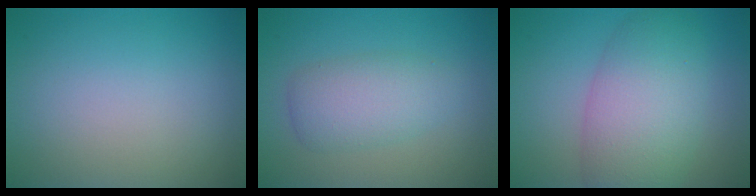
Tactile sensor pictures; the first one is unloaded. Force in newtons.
{"total": 3.8, "press": 3.8, "slide": 0.1}
{"total": 7.4, "press": 7.4, "slide": 0.3}